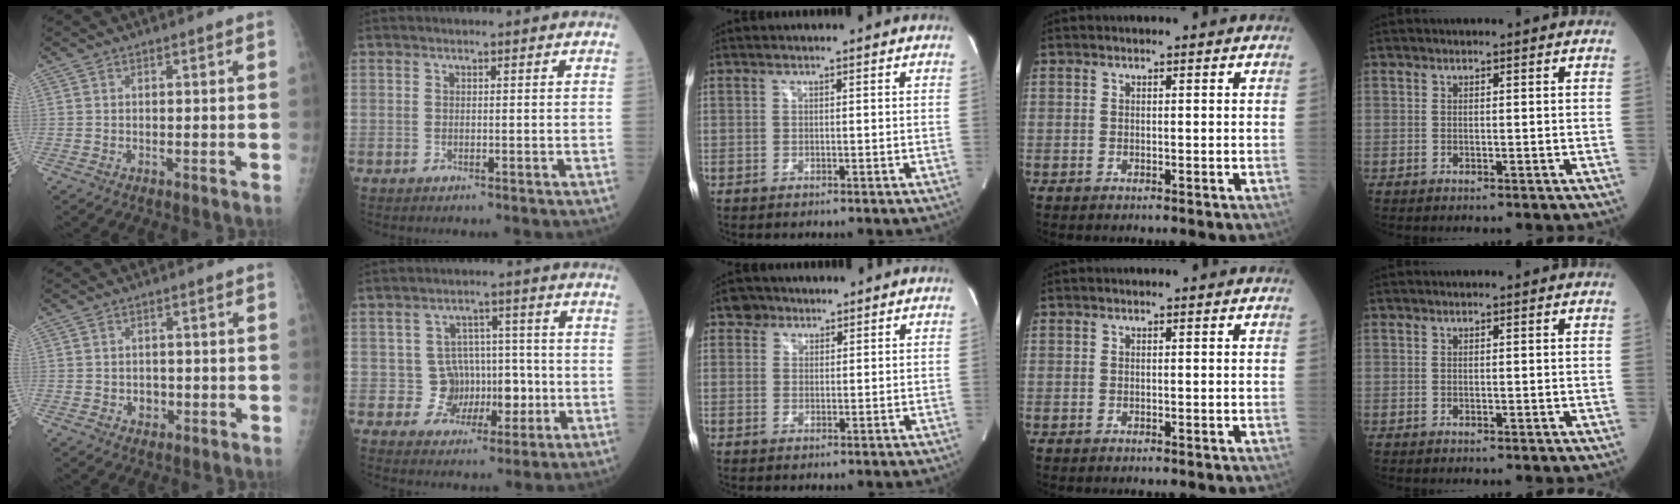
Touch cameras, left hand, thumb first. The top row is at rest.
{"thumb": {"total": 2.4, "force": [-0.8, 2.1, 1.0], "torque": [0.001, 0.005, -0.006]}, "index": {"total": 6.0, "force": [-0.9, 5.7, 1.6], "torque": [-0.001, 0.021, -0.010]}, "middle": {"total": 2.6, "force": [1.8, 1.9, 0.1], "torque": [-0.001, 0.005, 0.025]}}